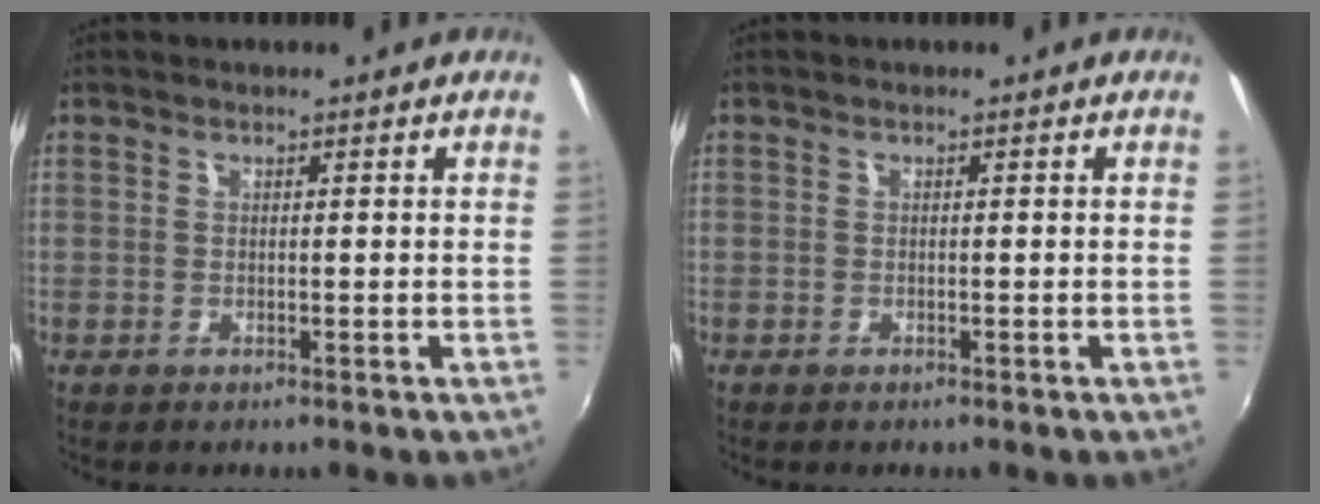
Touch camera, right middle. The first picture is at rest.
{"total": 0.0}